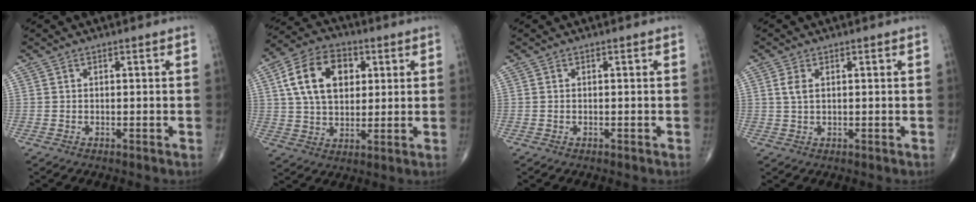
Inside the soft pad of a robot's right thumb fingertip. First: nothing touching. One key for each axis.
{"total": 14.4, "fx": 3.9, "fy": 9.6, "fz": 10.0, "tx": -0.149, "ty": 0.004, "tz": 0.066}
{"total": 0.0}
{"total": 2.5, "fx": 0.7, "fy": 1.4, "fz": 2.0, "tx": -0.042, "ty": 0.000, "tz": 0.014}